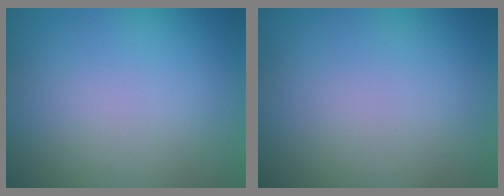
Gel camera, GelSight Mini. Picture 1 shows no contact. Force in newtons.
{"total": 0.0}